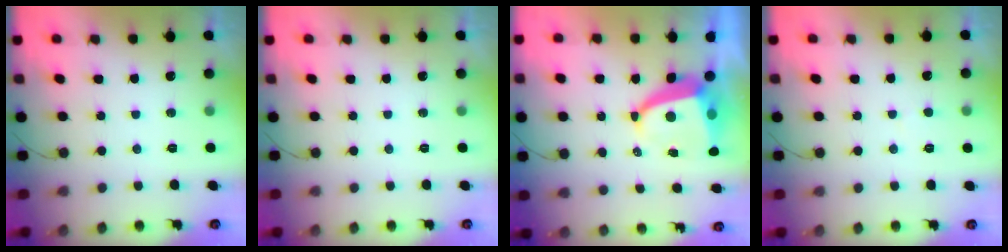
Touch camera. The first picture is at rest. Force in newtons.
{"total": 0.0}
{"total": 7.8, "press": 7.7, "slide": 1.0}
{"total": 2.4, "press": 2.4, "slide": 0.2}